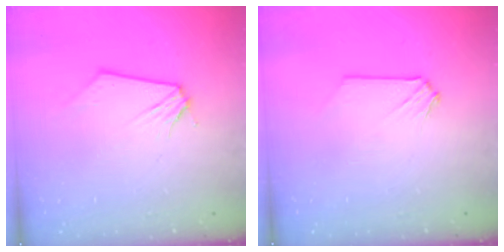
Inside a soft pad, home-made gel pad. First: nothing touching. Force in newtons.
{"total": 0.0}